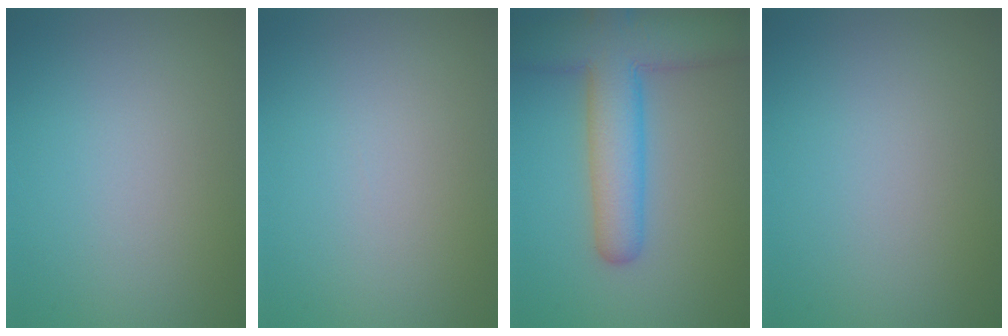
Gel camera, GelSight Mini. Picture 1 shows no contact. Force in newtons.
{"total": 0.0}
{"total": 9.0, "press": 9.0, "slide": 0.4}
{"total": 0.0}